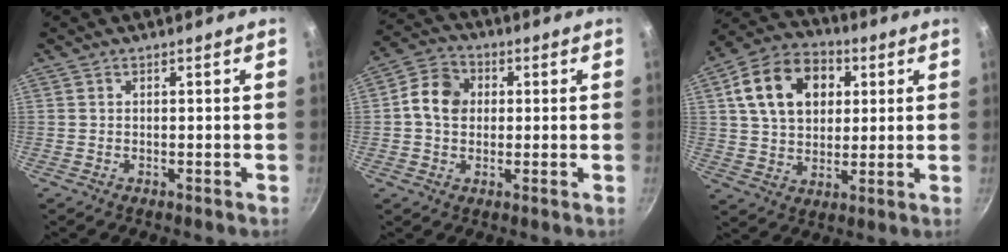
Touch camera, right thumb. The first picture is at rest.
{"total": 8.0, "force": [0.7, 6.6, 4.5], "torque": [-0.059, 0.014, -0.006]}
{"total": 16.0, "force": [4.6, 11.5, 10.2], "torque": [-0.148, 0.012, 0.068]}